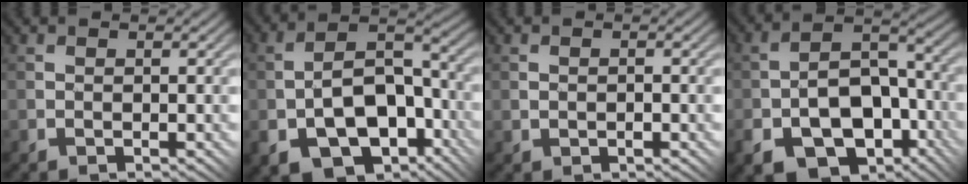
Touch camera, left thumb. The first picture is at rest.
{"total": 13.7, "force": [-5.3, 8.1, 9.6], "torque": [-0.178, -0.020, -0.089]}
{"total": 1.3, "force": [-0.3, 0.8, 0.9], "torque": [-0.015, 0.002, -0.002]}
{"total": 13.7, "force": [-6.0, 8.8, 8.6], "torque": [-0.162, -0.049, -0.086]}